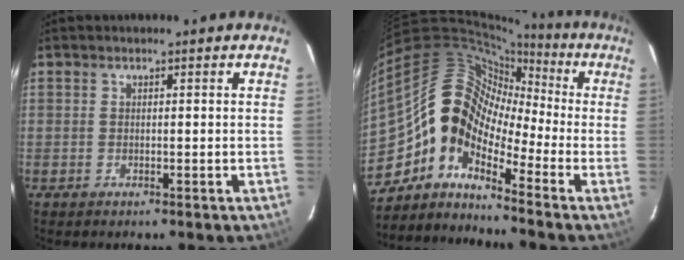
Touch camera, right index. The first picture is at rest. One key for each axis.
{"total": 11.9, "fx": -5.2, "fy": 7.2, "fz": 7.8, "tx": -0.125, "ty": 0.021, "tz": -0.124}